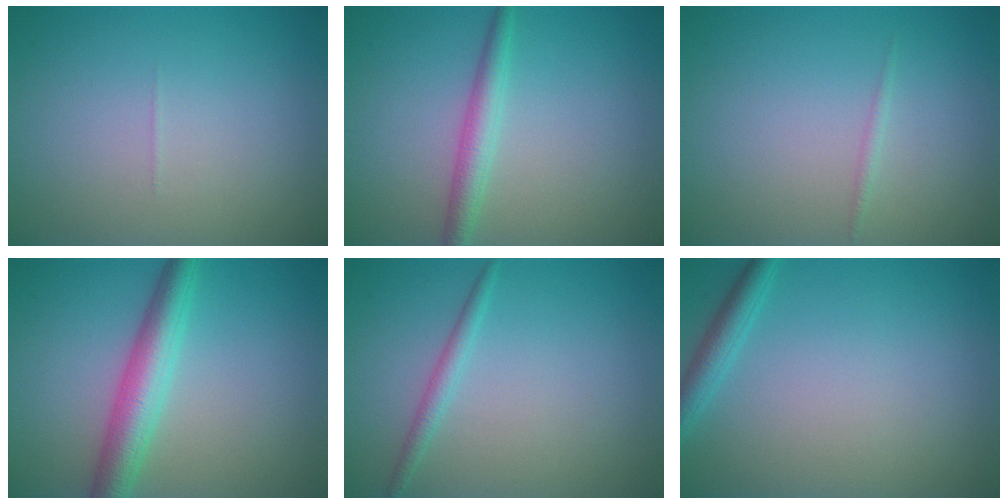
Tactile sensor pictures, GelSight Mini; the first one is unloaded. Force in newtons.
{"total": 2.4, "press": 2.4, "slide": 0.1}
{"total": 0.6, "press": 0.6, "slide": 0.0}
{"total": 4.7, "press": 4.7, "slide": 0.0}
{"total": 1.4, "press": 1.4, "slide": 0.1}
{"total": 2.1, "press": 2.0, "slide": 0.2}